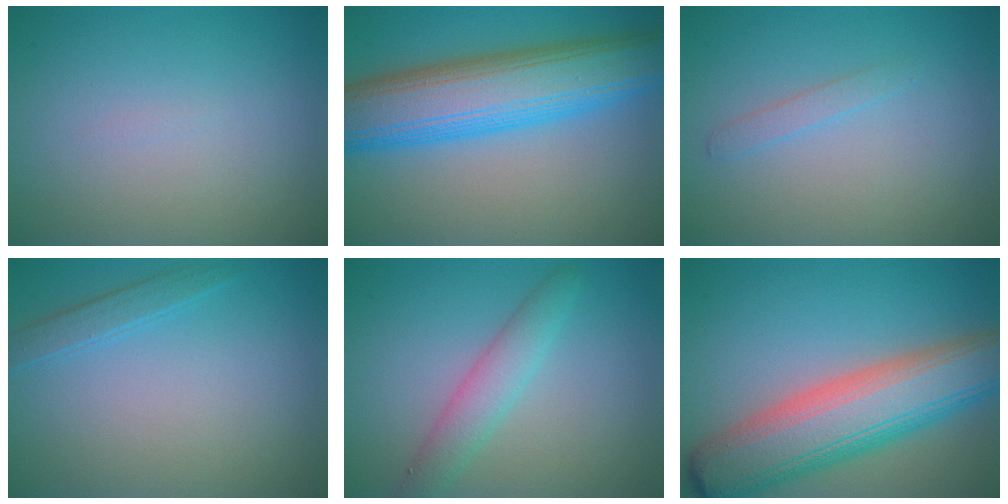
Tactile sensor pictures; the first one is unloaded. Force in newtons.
{"total": 10.7, "press": 10.7, "slide": 0.1}
{"total": 1.0, "press": 1.0, "slide": 0.1}
{"total": 1.6, "press": 1.6, "slide": 0.1}
{"total": 3.0, "press": 3.0, "slide": 0.3}
{"total": 10.2, "press": 10.2, "slide": 0.5}